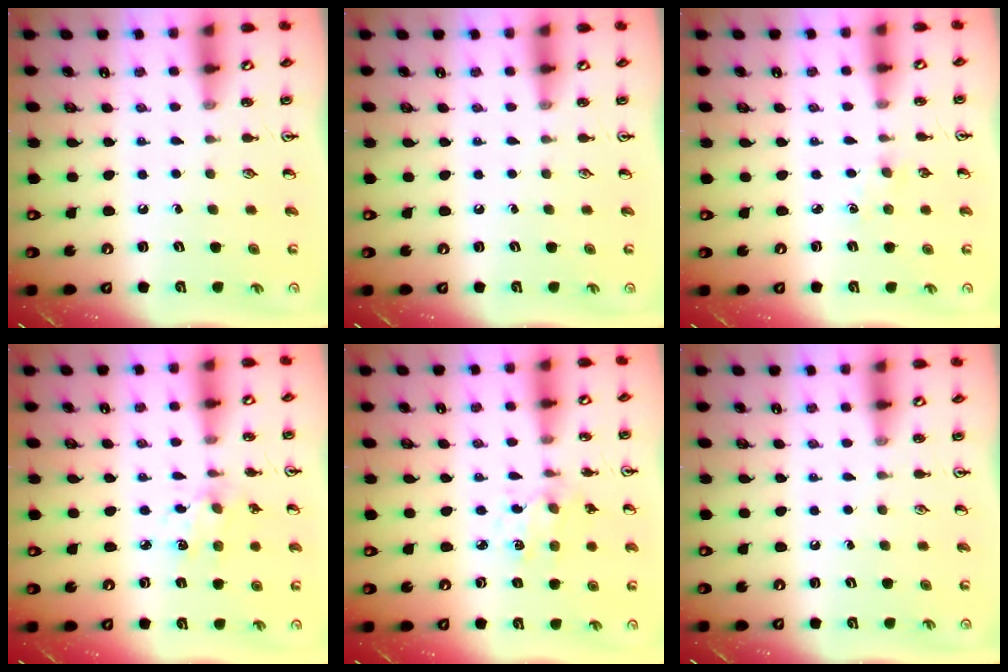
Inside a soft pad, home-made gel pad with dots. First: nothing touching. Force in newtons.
{"total": 0.0}
{"total": 1.9, "press": 1.8, "slide": 0.3}
{"total": 5.1, "press": 5.1, "slide": 0.3}
{"total": 1.9, "press": 1.9, "slide": 0.2}
{"total": 0.0}